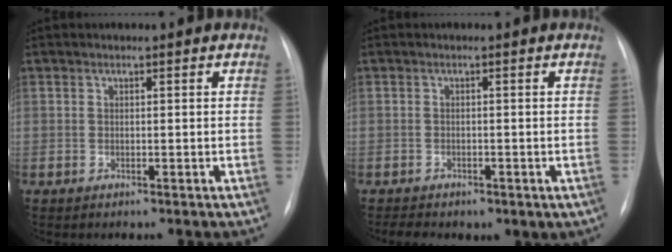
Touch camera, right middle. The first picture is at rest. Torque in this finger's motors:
{"motor_torque": [0.76, -0.83, 0.55, 0.09]}